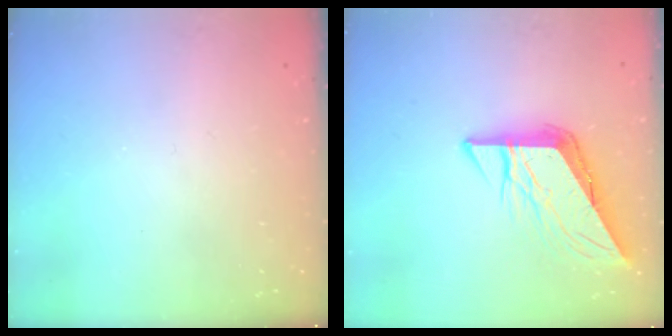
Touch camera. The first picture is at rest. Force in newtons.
{"total": 9.3, "press": 9.2, "slide": 1.2}